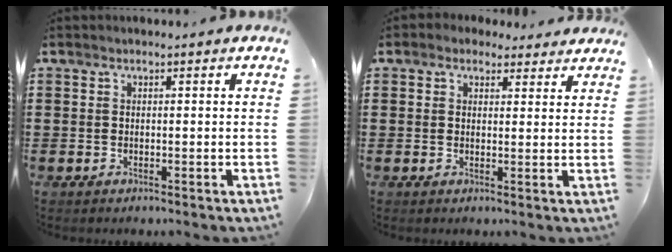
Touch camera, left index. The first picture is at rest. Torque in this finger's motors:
{"motor_torque": [2.14, 0.00, 0.66, 0.05]}